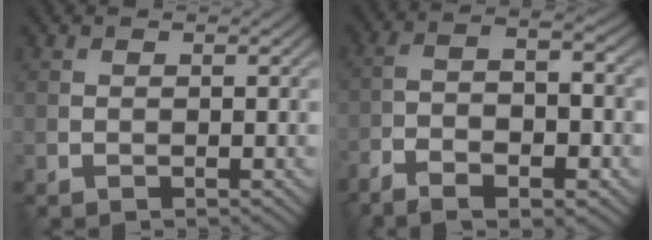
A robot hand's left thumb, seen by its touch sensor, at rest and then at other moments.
{"total": 9.9, "force": [-5.5, 2.8, 7.7], "torque": [-0.145, -0.011, -0.093]}